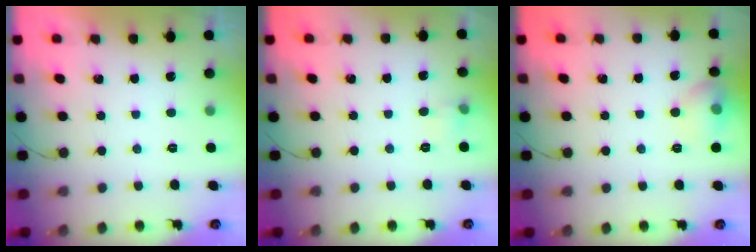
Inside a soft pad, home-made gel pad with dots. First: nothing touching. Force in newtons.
{"total": 3.9, "press": 3.7, "slide": 1.2}
{"total": 9.6, "press": 7.7, "slide": 5.6}